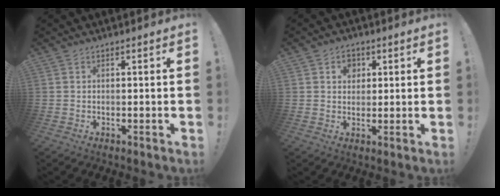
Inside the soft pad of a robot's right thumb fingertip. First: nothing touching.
{"total": 4.7, "force": [1.8, 3.9, 1.9], "torque": [-0.014, -0.006, 0.029]}